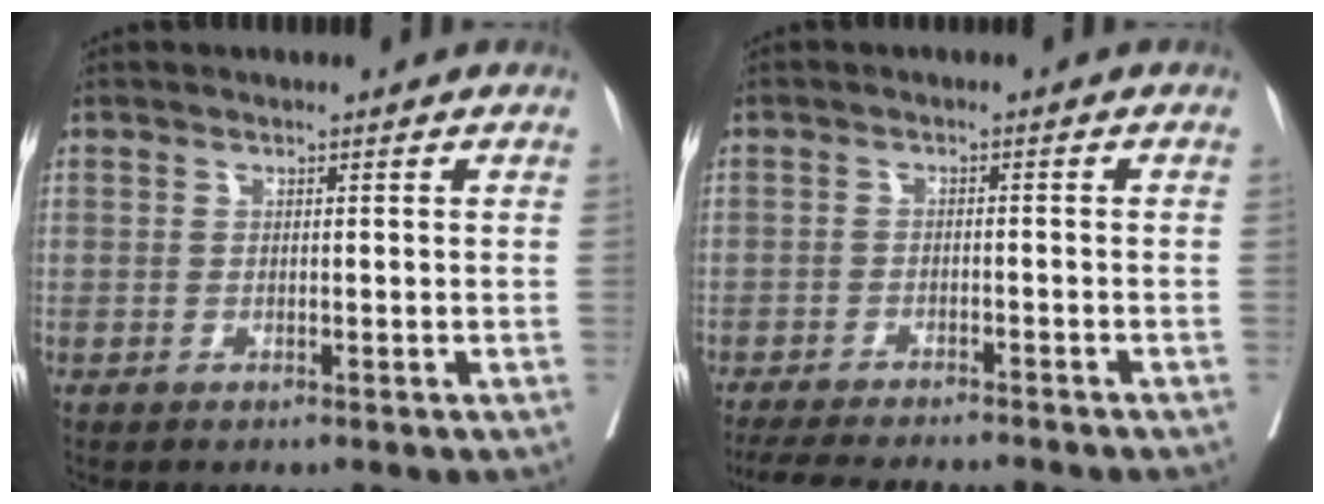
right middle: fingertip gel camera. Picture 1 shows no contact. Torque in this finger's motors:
{"motor_torque": [1.00, -1.13, 0.08, 0.05]}